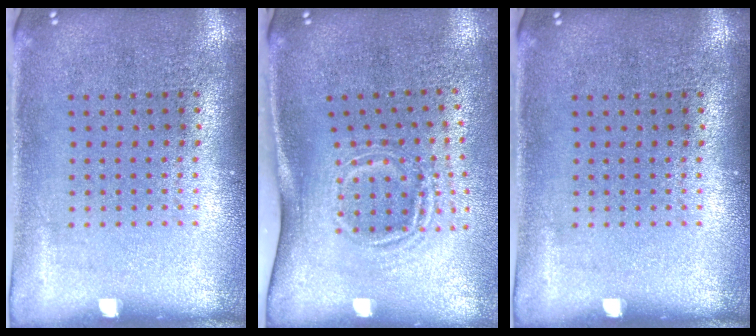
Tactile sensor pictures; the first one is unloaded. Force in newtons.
{"total": 1.9, "press": 1.3, "slide": 1.4}
{"total": 0.0}